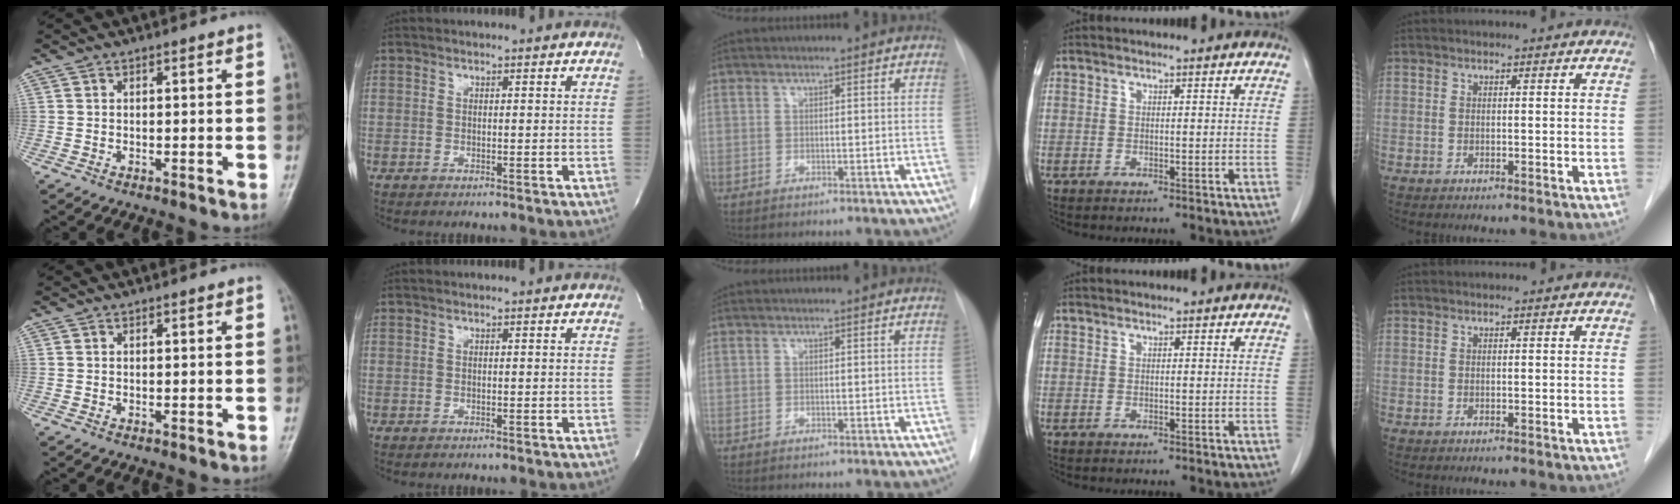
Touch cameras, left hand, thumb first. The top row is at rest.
{}